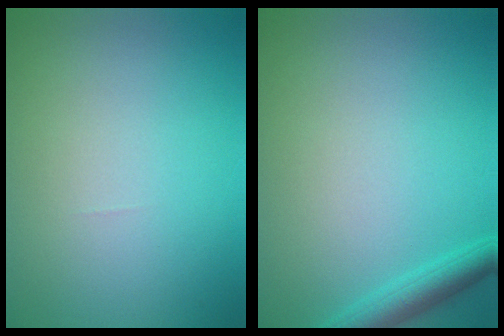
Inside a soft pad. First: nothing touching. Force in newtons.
{"total": 2.5, "press": 2.5, "slide": 0.1}